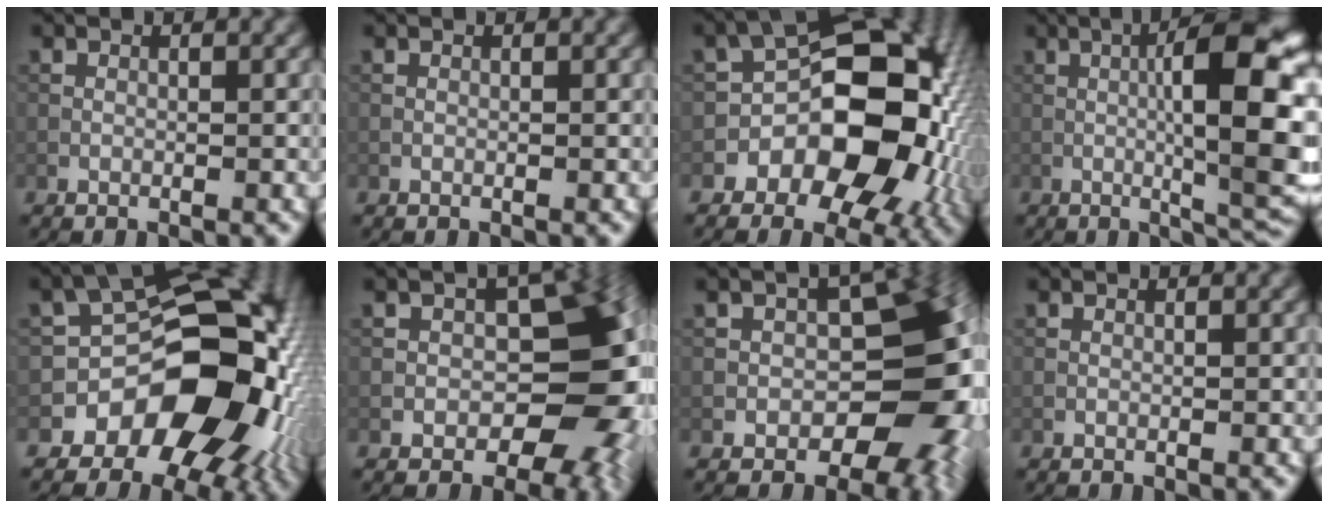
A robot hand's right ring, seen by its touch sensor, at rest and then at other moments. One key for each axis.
{"total": 0.0}
{"total": 12.0, "fx": -2.9, "fy": 7.9, "fz": 8.5, "tx": -0.099, "ty": 0.004, "tz": -0.052}
{"total": 12.3, "fx": -1.6, "fy": 2.9, "fz": 11.8, "tx": -0.148, "ty": 0.005, "tz": -0.018}
{"total": 12.5, "fx": -4.5, "fy": 8.5, "fz": 8.1, "tx": -0.091, "ty": -0.001, "tz": -0.078}
{"total": 10.0, "fx": -2.9, "fy": 7.5, "fz": 5.9, "tx": 0.005, "ty": 0.027, "tz": -0.069}
{"total": 11.0, "fx": -4.1, "fy": 8.1, "fz": 6.1, "tx": -0.007, "ty": 0.029, "tz": -0.081}
{"total": 0.0}